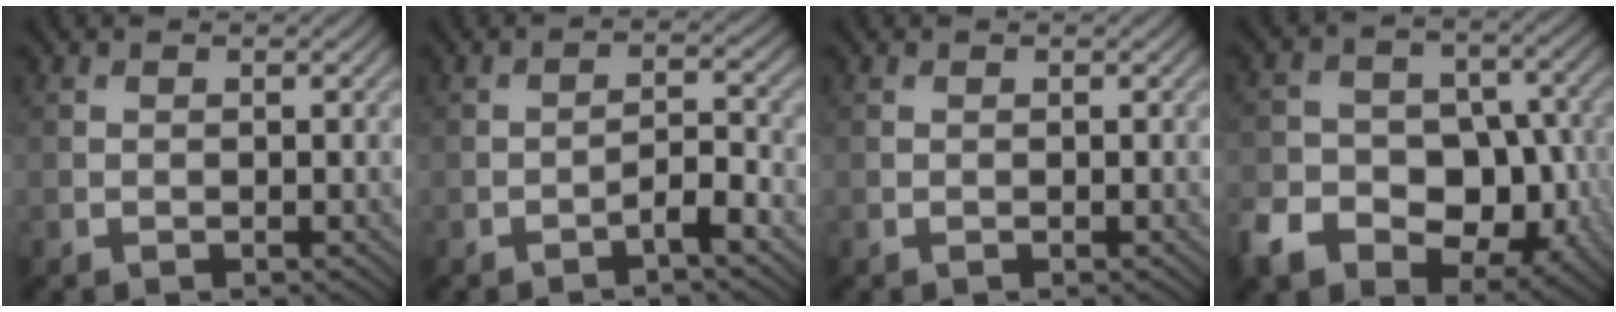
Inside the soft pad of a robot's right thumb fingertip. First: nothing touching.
{"total": 3.0, "force": [-1.8, 0.6, 2.3], "torque": [-0.043, 0.010, -0.038]}
{"total": 0.0}
{"total": 11.3, "force": [-4.9, 7.7, 6.6], "torque": [-0.125, -0.019, -0.092]}